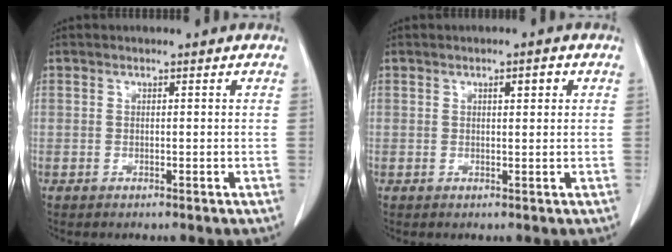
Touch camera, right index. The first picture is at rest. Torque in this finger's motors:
{"motor_torque": [0.10, 0.02, 0.02, 0.01]}